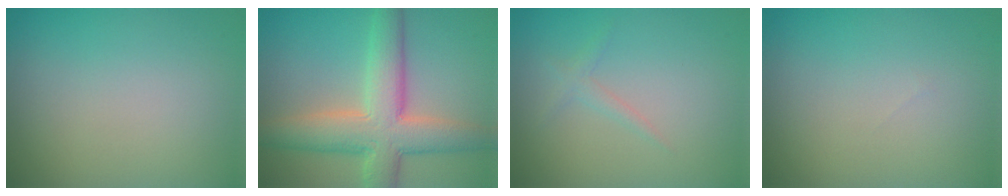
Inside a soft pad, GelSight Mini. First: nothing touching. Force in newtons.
{"total": 8.1, "press": 8.0, "slide": 0.7}
{"total": 1.1, "press": 1.1, "slide": 0.0}
{"total": 0.0}